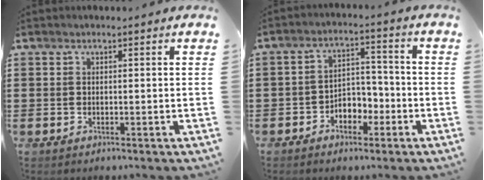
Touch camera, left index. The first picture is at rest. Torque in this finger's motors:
{"motor_torque": [0.24, 0.15, 0.20, 0.07]}